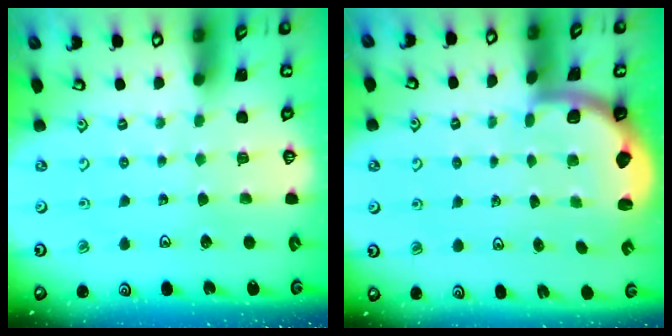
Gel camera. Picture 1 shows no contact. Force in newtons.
{"total": 1.9, "press": 1.8, "slide": 0.5}